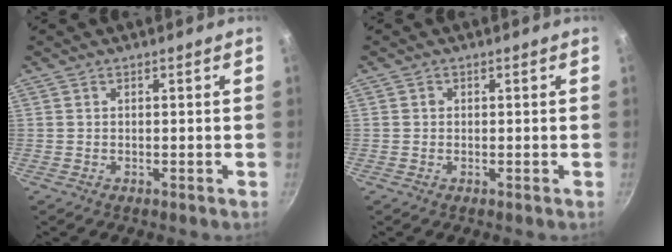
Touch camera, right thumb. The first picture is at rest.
{"total": 0.7, "force": [0.0, 0.6, 0.2], "torque": [0.001, 0.003, 0.000]}